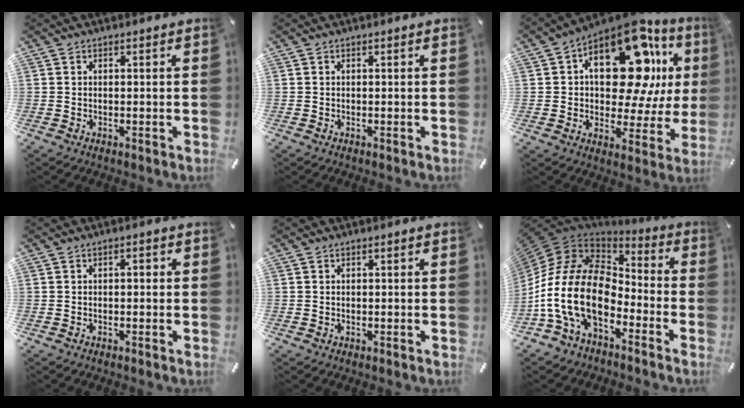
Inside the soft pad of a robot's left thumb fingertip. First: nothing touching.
{"total": 0.0}
{"total": 23.4, "force": [8.2, 12.4, 18.1], "torque": [-0.268, -0.053, 0.135]}
{"total": 1.6, "force": [-0.3, 0.8, 1.4], "torque": [-0.027, 0.006, -0.008]}
{"total": 0.5, "force": [0.0, 0.5, 0.3], "torque": [-0.006, 0.001, -0.001]}
{"total": 20.2, "force": [-5.9, 12.9, 14.3], "torque": [-0.320, 0.017, -0.102]}